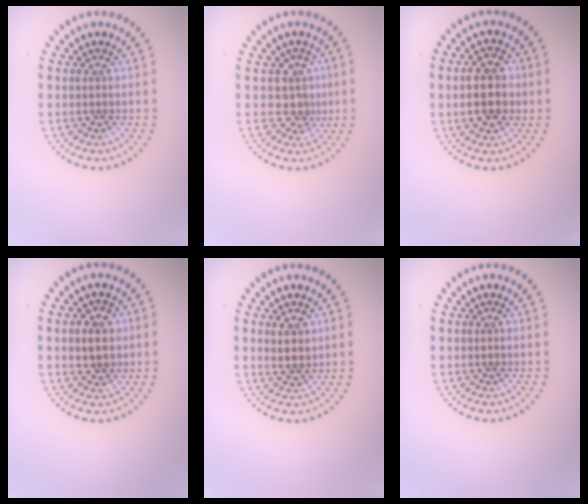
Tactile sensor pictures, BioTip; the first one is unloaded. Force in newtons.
{"total": 2.5, "press": 1.9, "slide": 1.6}
{"total": 5.0, "press": 5.0, "slide": 0.3}
{"total": 2.8, "press": 2.8, "slide": 0.6}
{"total": 2.1, "press": 1.9, "slide": 0.9}
{"total": 0.0}